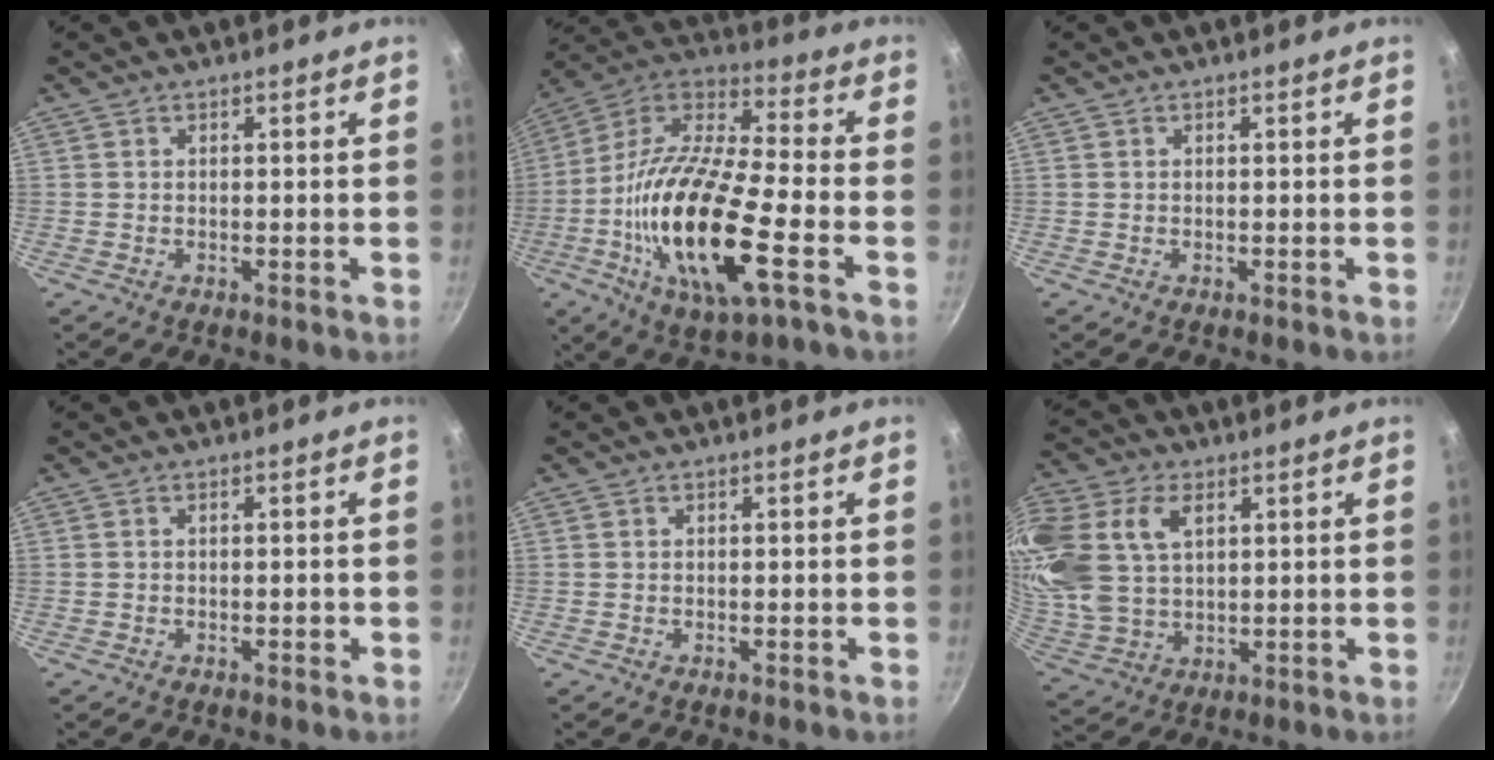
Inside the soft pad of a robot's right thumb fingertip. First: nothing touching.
{"total": 23.7, "force": [-6.6, 7.6, 21.5], "torque": [-0.414, 0.020, -0.139]}
{"total": 0.0}
{"total": 0.7, "force": [-0.3, 0.4, 0.5], "torque": [-0.005, 0.005, -0.005]}
{"total": 0.0}
{"total": 20.4, "force": [6.8, 13.9, 13.4], "torque": [-0.310, 0.006, 0.138]}